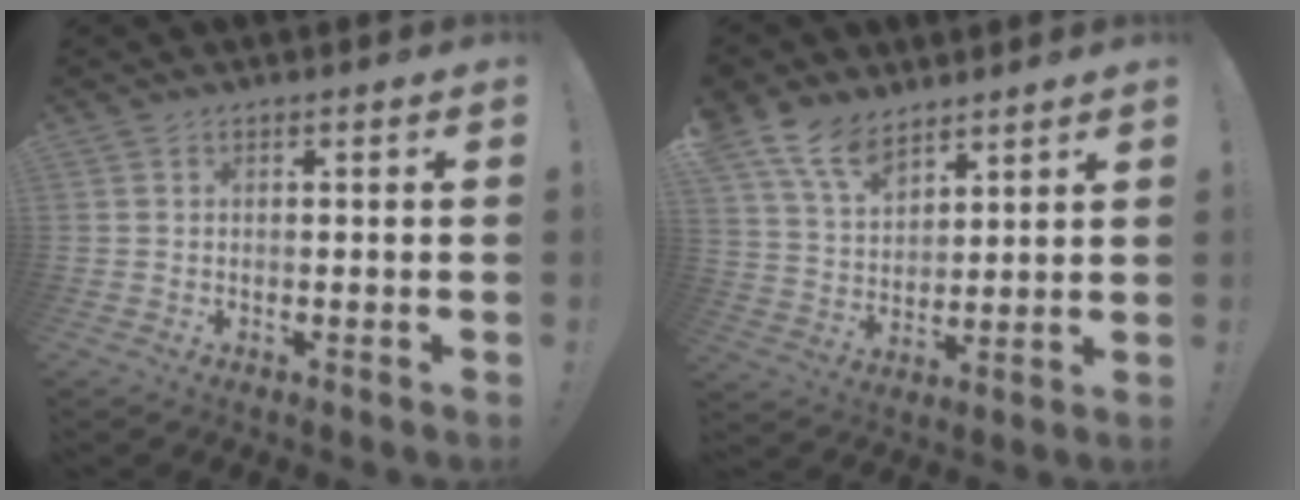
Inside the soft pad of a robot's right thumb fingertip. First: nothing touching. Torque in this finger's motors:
{"motor_torque": [0.86, 3.16, 0.66, 0.42, 0.18]}